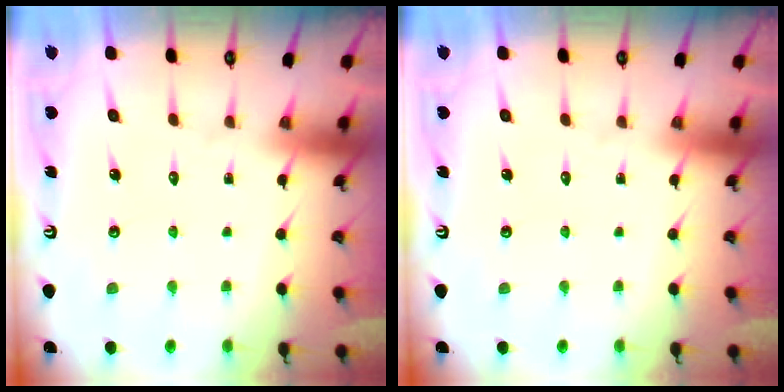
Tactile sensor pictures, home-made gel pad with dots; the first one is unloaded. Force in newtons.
{"total": 0.0}